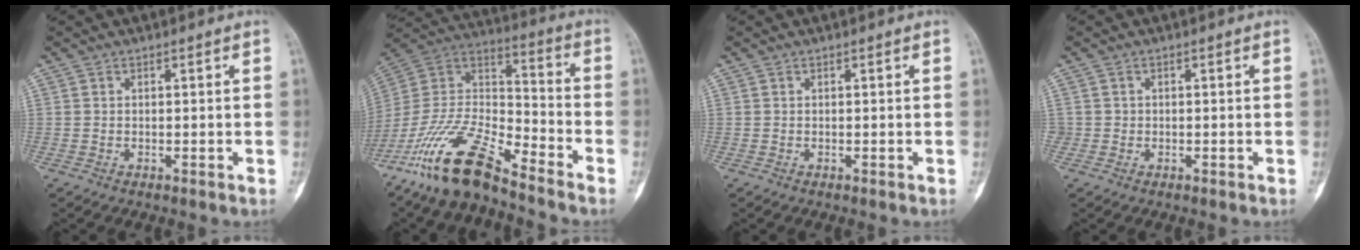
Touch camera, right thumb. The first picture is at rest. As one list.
[{"total": 17.7, "force": [-13.4, 4.7, 10.6], "torque": [-0.202, 0.075, -0.259]}, {"total": 0.0}, {"total": 1.0, "force": [-0.1, 1.0, 0.0], "torque": [0.008, 0.006, -0.004]}]